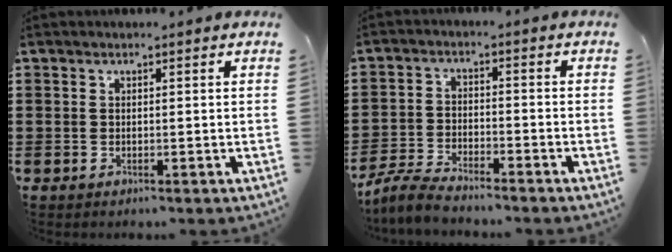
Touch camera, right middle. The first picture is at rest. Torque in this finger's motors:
{"motor_torque": [0.99, -0.38, 0.03, 0.04]}